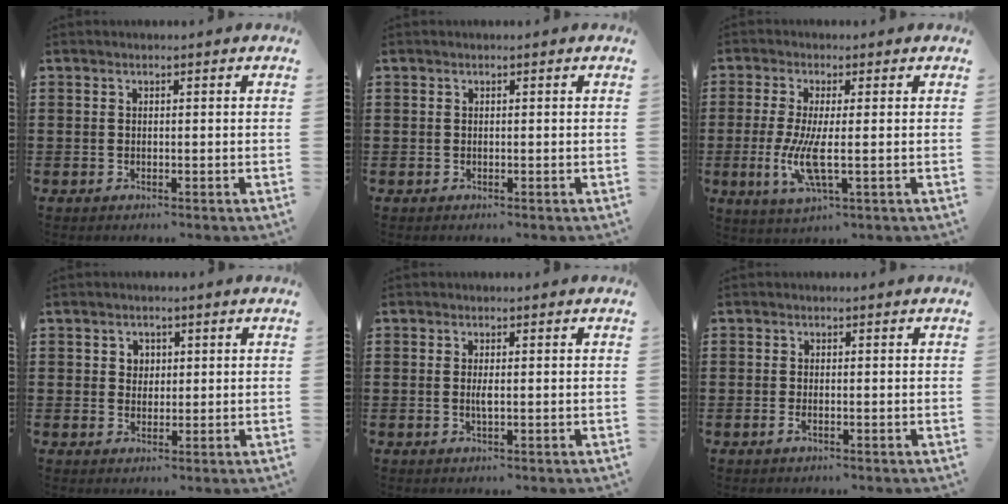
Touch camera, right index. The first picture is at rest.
{"total": 0.0}
{"total": 6.8, "force": [-1.0, 1.2, 6.6], "torque": [-0.141, -0.019, -0.022]}
{"total": 2.1, "force": [0.7, 1.9, 0.4], "torque": [-0.016, 0.010, 0.011]}
{"total": 1.5, "force": [0.0, 0.3, 1.4], "torque": [-0.027, 0.000, -0.002]}
{"total": 0.7, "force": [-0.3, 0.1, 0.6], "torque": [-0.012, -0.004, -0.004]}